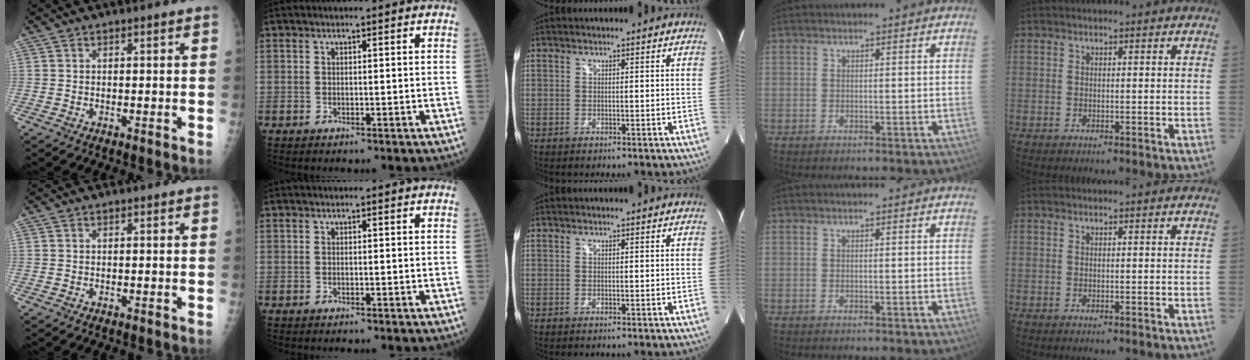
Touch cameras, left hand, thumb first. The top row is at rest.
{}